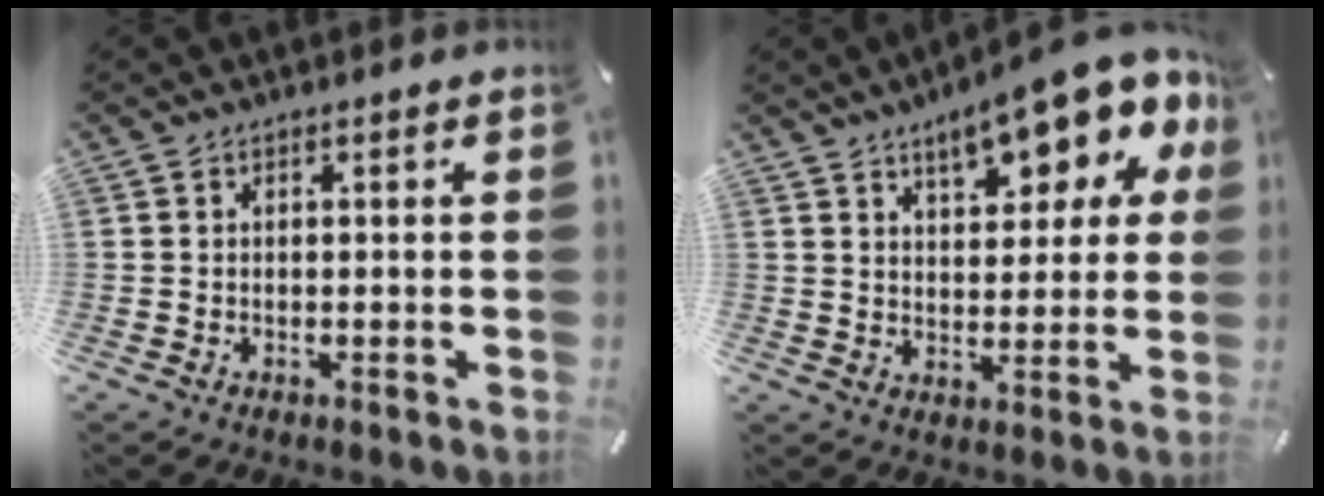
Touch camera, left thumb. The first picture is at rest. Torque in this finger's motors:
{"motor_torque": [2.47, 2.53, 1.44, -1.33, 0.18]}